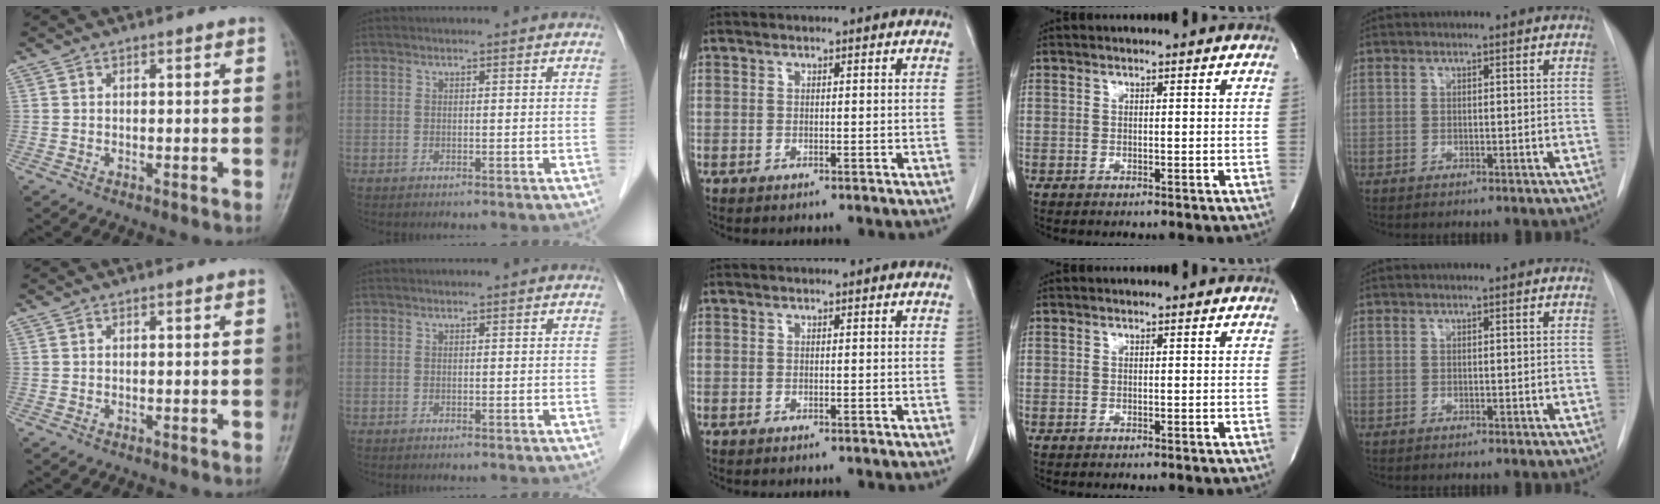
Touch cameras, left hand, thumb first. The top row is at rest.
{}